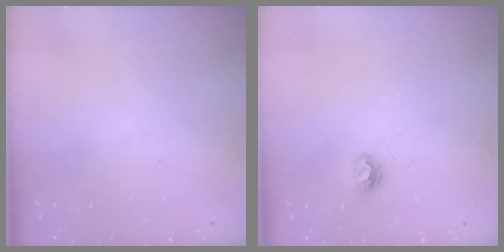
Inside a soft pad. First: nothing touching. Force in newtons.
{"total": 5.7, "press": 5.6, "slide": 0.7}